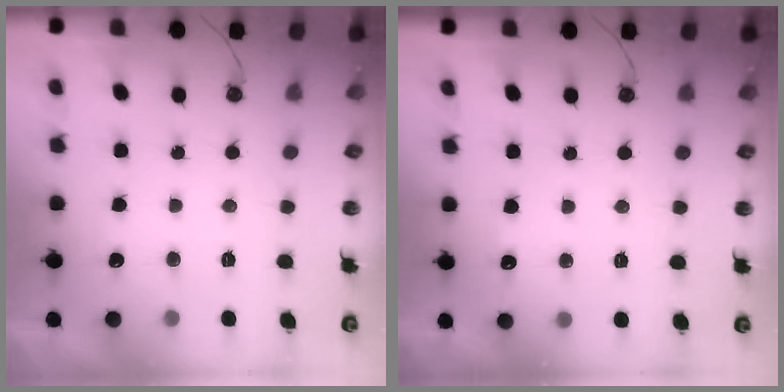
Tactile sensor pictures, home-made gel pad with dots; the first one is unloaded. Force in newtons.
{"total": 3.3, "press": 3.3, "slide": 0.4}